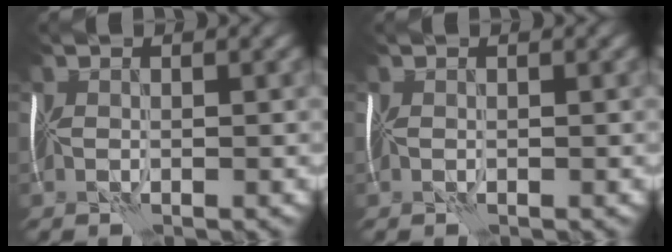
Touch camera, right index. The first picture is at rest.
{"total": 0.0}